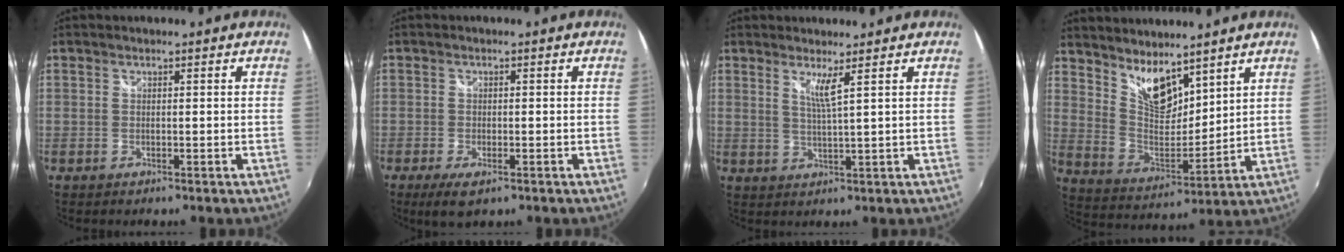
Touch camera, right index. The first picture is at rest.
{"total": 4.5, "force": [-2.7, 1.7, 3.2], "torque": [-0.074, -0.016, -0.046]}
{"total": 3.1, "force": [1.8, -0.7, 2.3], "torque": [-0.047, -0.013, 0.029]}
{"total": 10.2, "force": [7.8, 3.8, 5.4], "torque": [-0.093, -0.007, 0.153]}